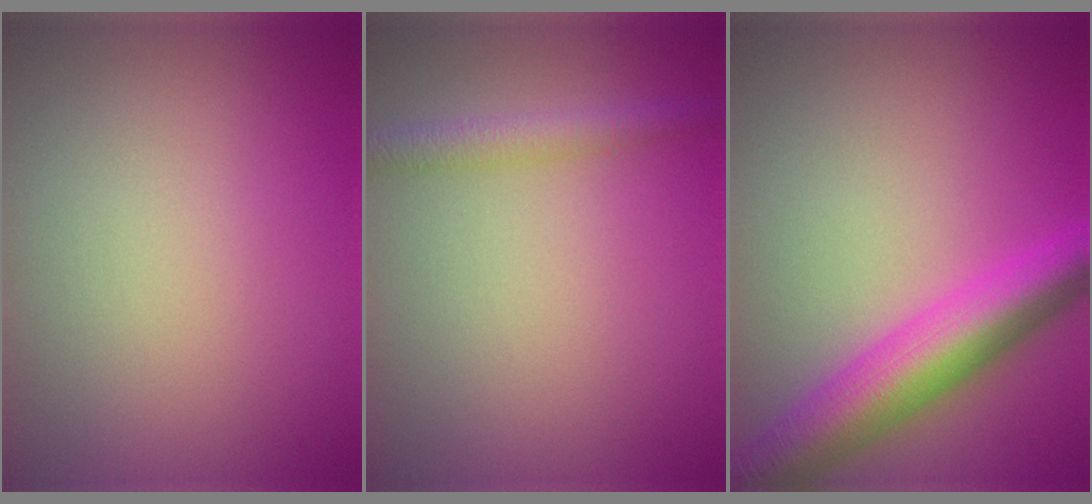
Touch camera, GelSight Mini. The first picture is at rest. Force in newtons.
{"total": 2.4, "press": 2.4, "slide": 0.2}
{"total": 7.5, "press": 7.5, "slide": 0.2}